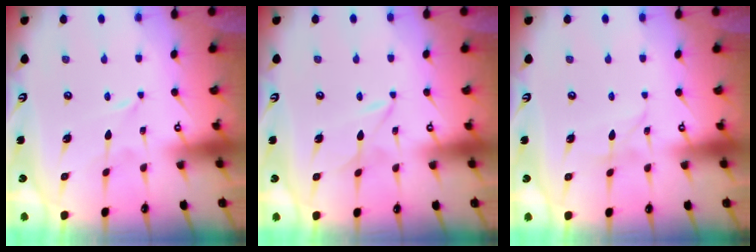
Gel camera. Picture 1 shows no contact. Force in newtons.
{"total": 2.5, "press": 2.5, "slide": 0.4}
{"total": 3.0, "press": 3.0, "slide": 0.3}